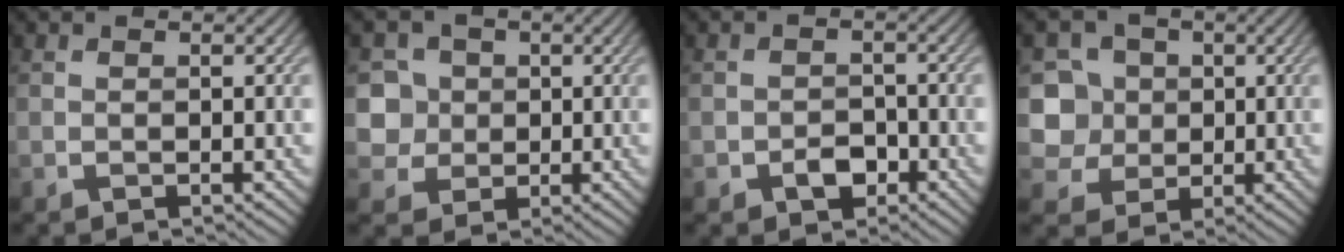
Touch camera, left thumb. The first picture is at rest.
{"total": 5.4, "force": [0.6, 5.2, 1.6], "torque": [-0.048, 0.007, 0.005]}
{"total": 2.9, "force": [-1.7, 2.0, 1.4], "torque": [-0.022, -0.002, -0.031]}
{"total": 7.7, "force": [0.5, 7.1, 2.8], "torque": [-0.099, 0.005, -0.008]}